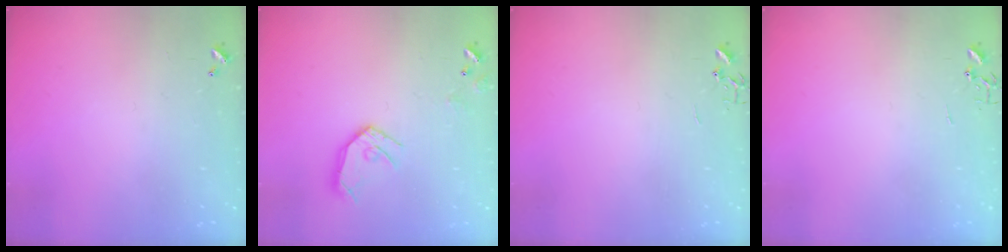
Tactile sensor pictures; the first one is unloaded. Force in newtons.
{"total": 11.7, "press": 11.6, "slide": 1.2}
{"total": 0.0}
{"total": 0.0}